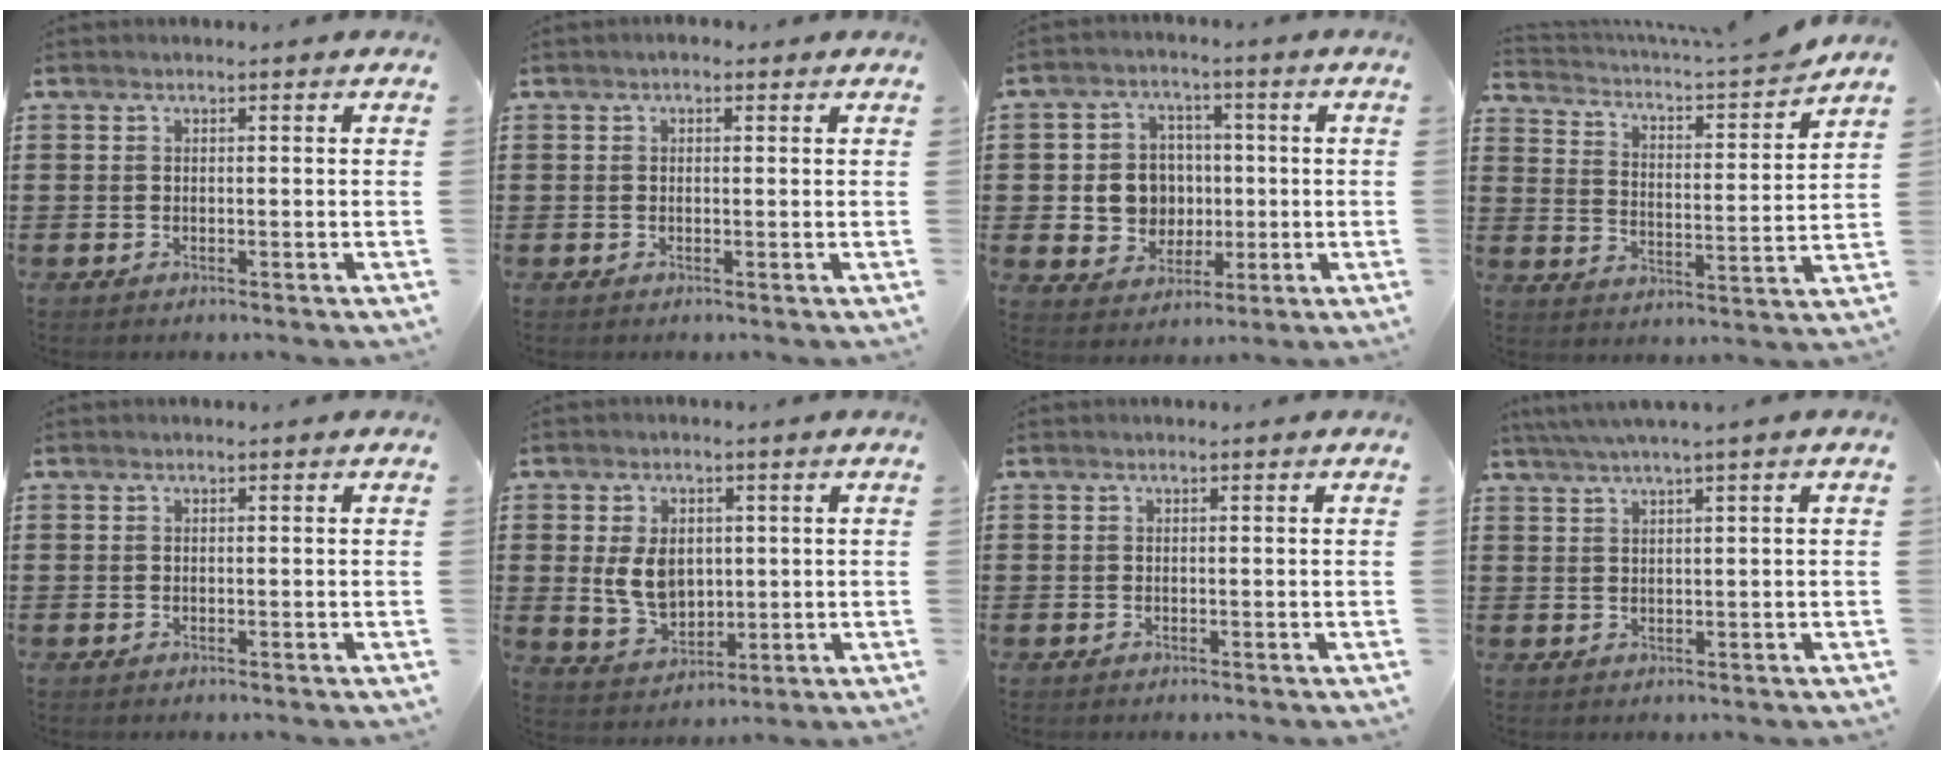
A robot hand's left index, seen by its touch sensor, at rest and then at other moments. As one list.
[{"total": 0.8, "force": [0.2, 0.5, 0.6], "torque": [-0.011, 0.006, 0.002]}, {"total": 6.9, "force": [0.1, 6.6, 2.2], "torque": [-0.058, 0.018, 0.005]}, {"total": 2.9, "force": [2.6, 0.1, 1.2], "torque": [-0.043, -0.031, 0.032]}, {"total": 0.0}, {"total": 6.6, "force": [0.8, 4.8, 4.4], "torque": [-0.101, 0.006, 0.010]}, {"total": 0.0}, {"total": 2.1, "force": [1.2, -0.3, 1.7], "torque": [-0.033, 0.001, 0.022]}]